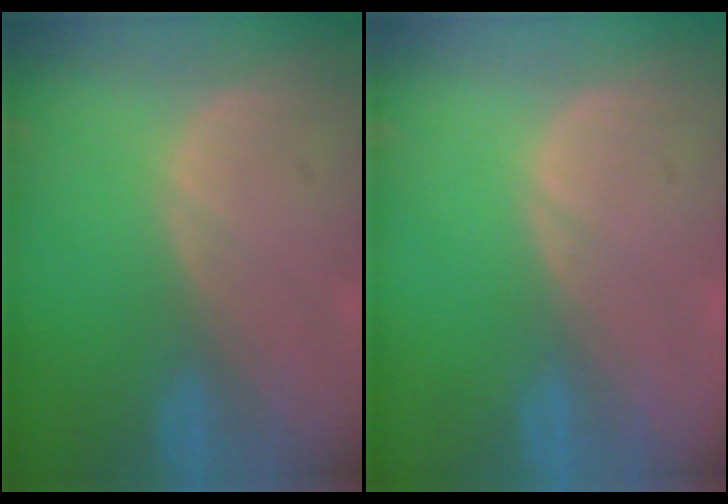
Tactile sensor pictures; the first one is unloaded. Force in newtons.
{"total": 0.0}